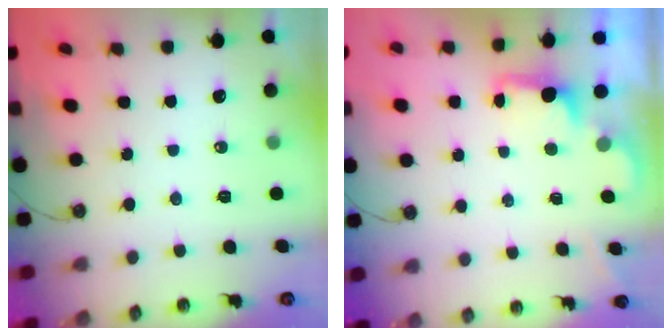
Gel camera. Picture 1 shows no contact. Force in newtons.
{"total": 2.3, "press": 2.2, "slide": 0.7}